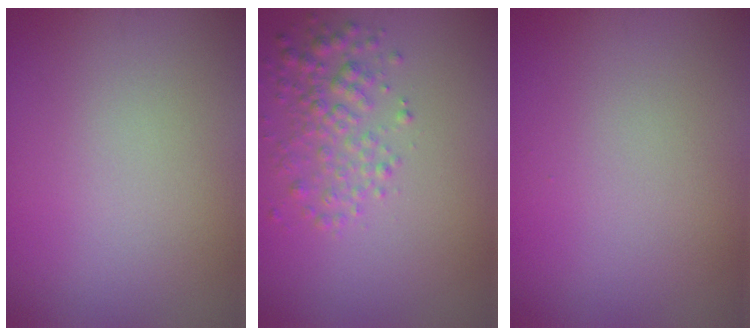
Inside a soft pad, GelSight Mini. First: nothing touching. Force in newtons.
{"total": 2.8, "press": 2.8, "slide": 0.1}
{"total": 0.0}